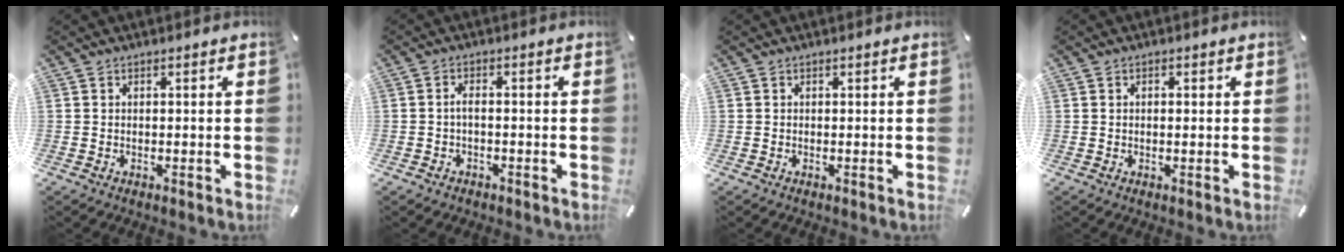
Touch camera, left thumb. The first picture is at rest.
{"total": 2.3, "force": [-1.0, 1.2, 1.7], "torque": [-0.033, 0.006, -0.021]}
{"total": 0.0}
{"total": 1.0, "force": [0.0, 0.6, 0.8], "torque": [-0.016, 0.003, -0.002]}